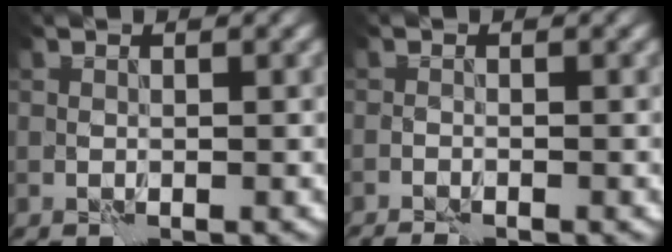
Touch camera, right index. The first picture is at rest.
{"total": 2.1, "force": [-2.1, -0.1, 0.6], "torque": [-0.020, -0.011, -0.036]}